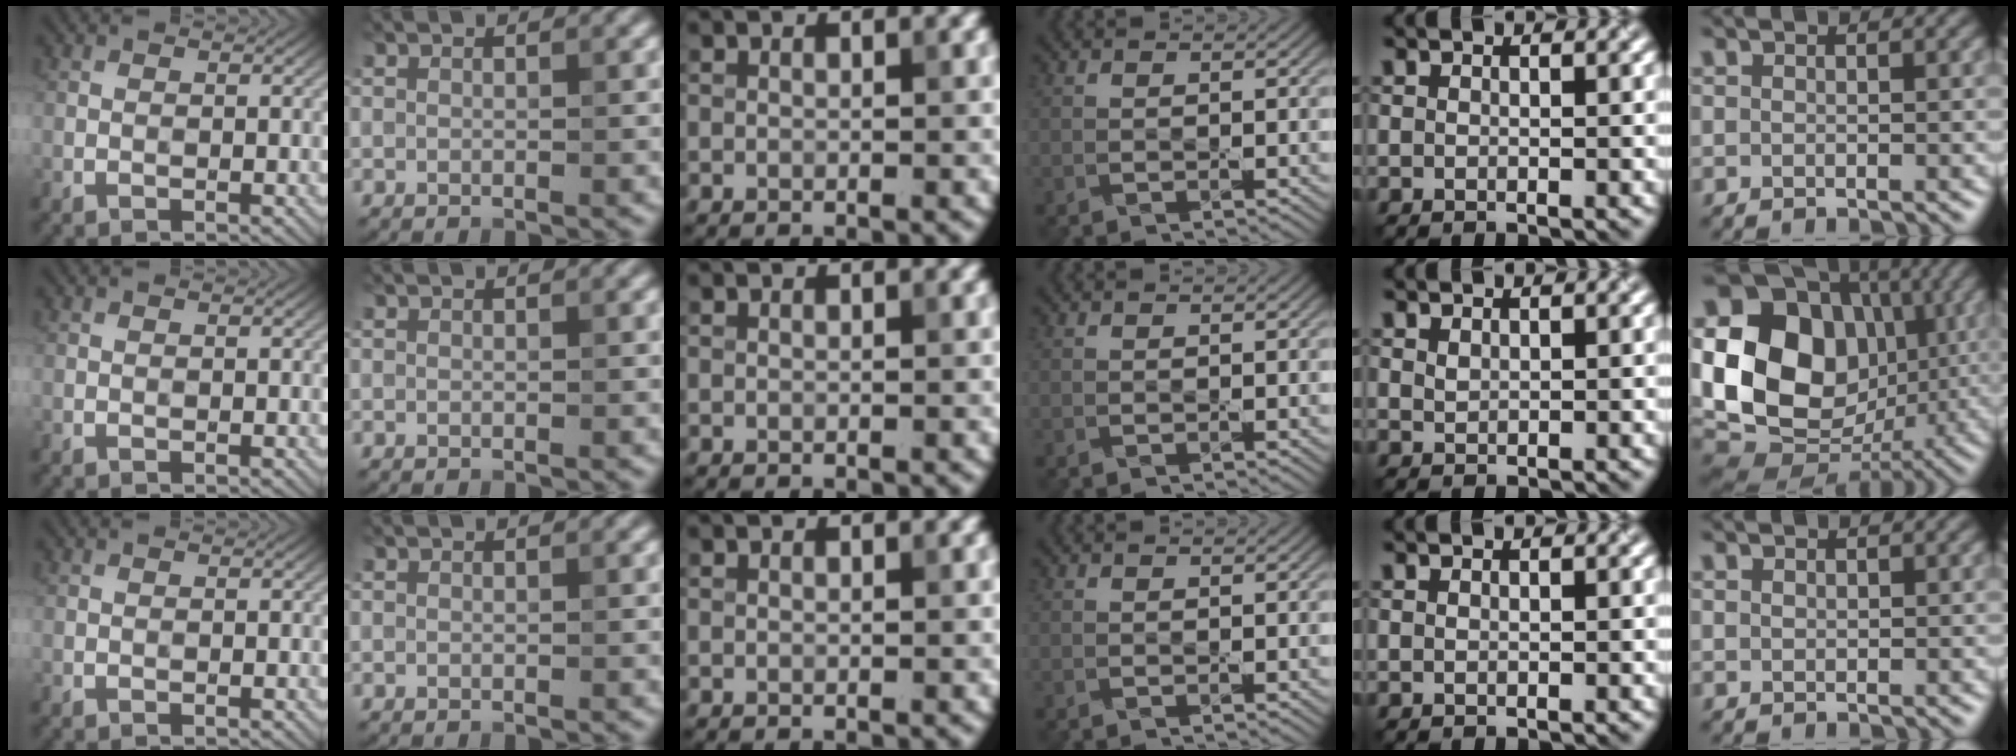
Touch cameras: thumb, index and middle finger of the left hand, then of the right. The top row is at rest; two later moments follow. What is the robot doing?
{"motion": "press", "object": "small bumper sticker"}